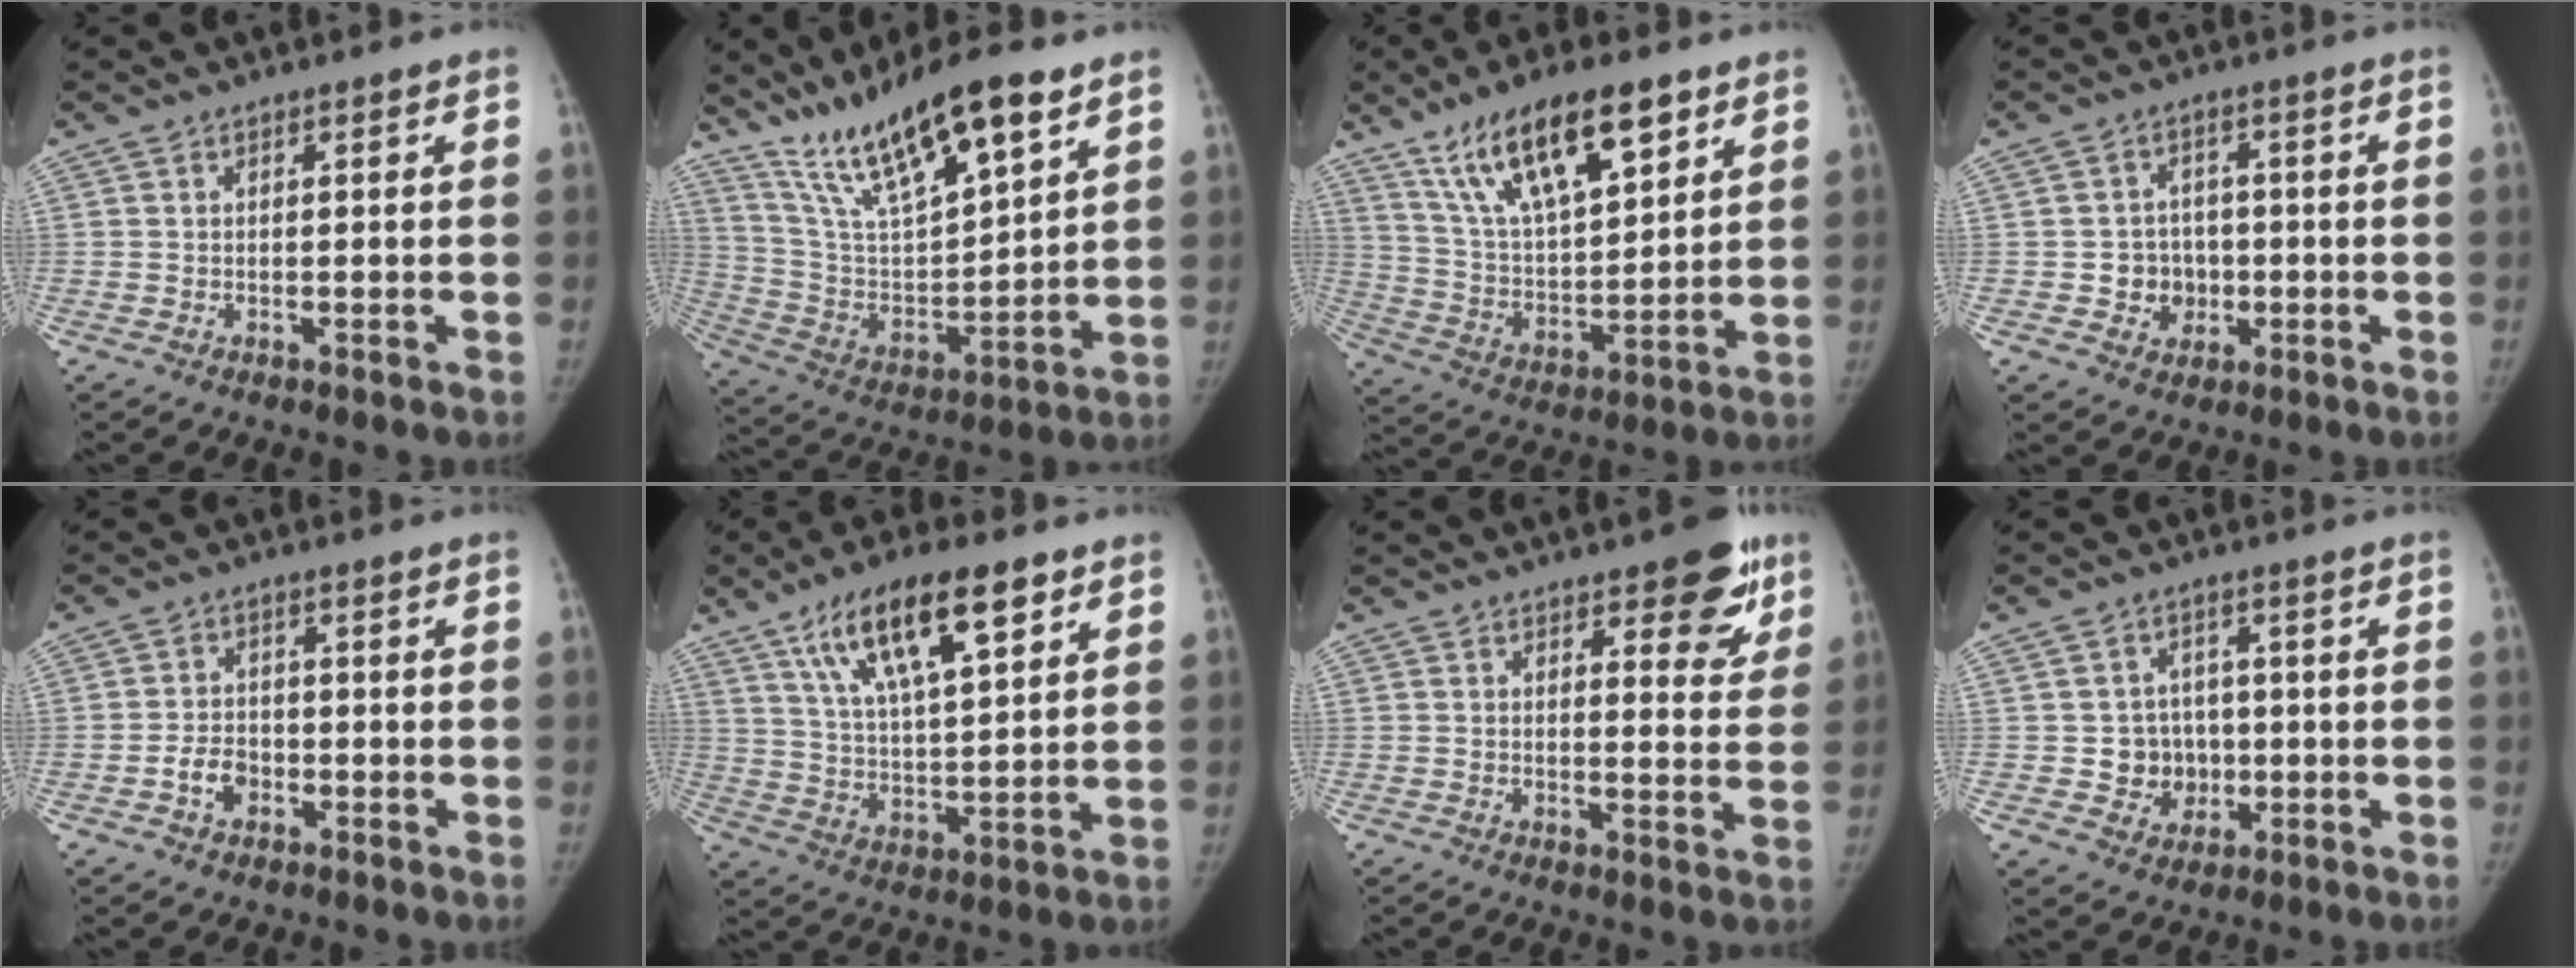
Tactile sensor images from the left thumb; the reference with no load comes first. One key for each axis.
{"total": 20.9, "fx": 14.0, "fy": 5.3, "fz": 14.5, "tx": -0.235, "ty": -0.047, "tz": 0.262}
{"total": 19.5, "fx": 11.7, "fy": 7.3, "fz": 13.9, "tx": -0.210, "ty": -0.040, "tz": 0.217}
{"total": 5.8, "fx": -1.0, "fy": 5.4, "fz": 2.0, "tx": -0.002, "ty": 0.012, "tz": -0.013}
{"total": 4.4, "fx": -1.7, "fy": 3.2, "fz": 2.4, "tx": -0.031, "ty": 0.017, "tz": -0.033}
{"total": 17.6, "fx": 9.6, "fy": 6.1, "fz": 13.5, "tx": -0.204, "ty": -0.027, "tz": 0.170}
{"total": 9.4, "fx": 5.6, "fy": 3.9, "fz": 6.5, "tx": -0.039, "ty": -0.026, "tz": 0.068}
{"total": 6.7, "fx": -0.6, "fy": 6.3, "fz": 2.2, "tx": 0.002, "ty": 0.013, "tz": -0.004}